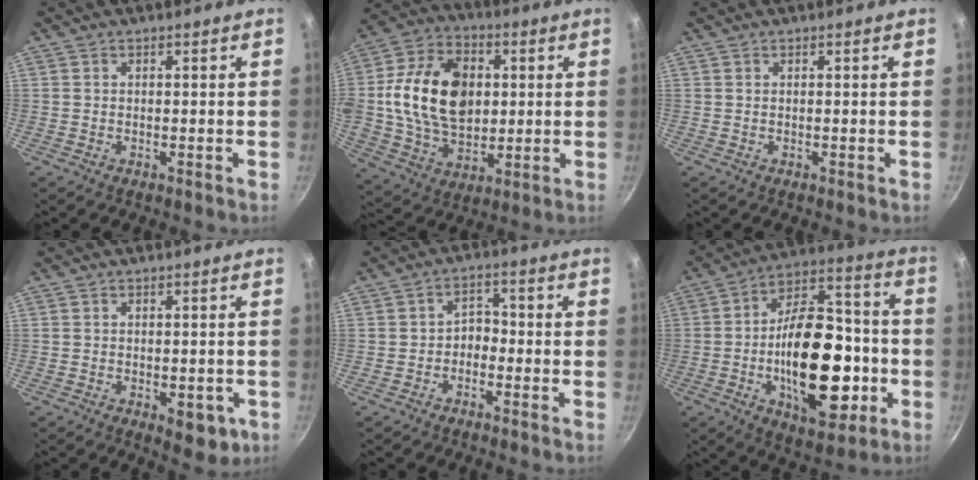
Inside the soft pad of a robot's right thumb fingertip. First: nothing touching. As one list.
[{"total": 20.6, "force": [2.1, 14.5, 14.6], "torque": [-0.238, 0.009, 0.033]}, {"total": 0.0}, {"total": 6.2, "force": [-2.1, 3.2, 4.9], "torque": [-0.037, 0.007, -0.020]}, {"total": 3.2, "force": [-1.5, 2.3, 1.7], "torque": [-0.008, 0.024, -0.031]}, {"total": 26.1, "force": [-5.6, 14.1, 21.2], "torque": [-0.300, 0.048, -0.081]}]